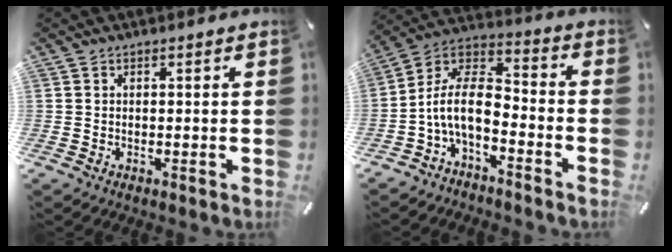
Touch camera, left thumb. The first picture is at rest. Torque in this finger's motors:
{"motor_torque": [-0.13, 1.27, 0.96, 0.94, 0.17]}